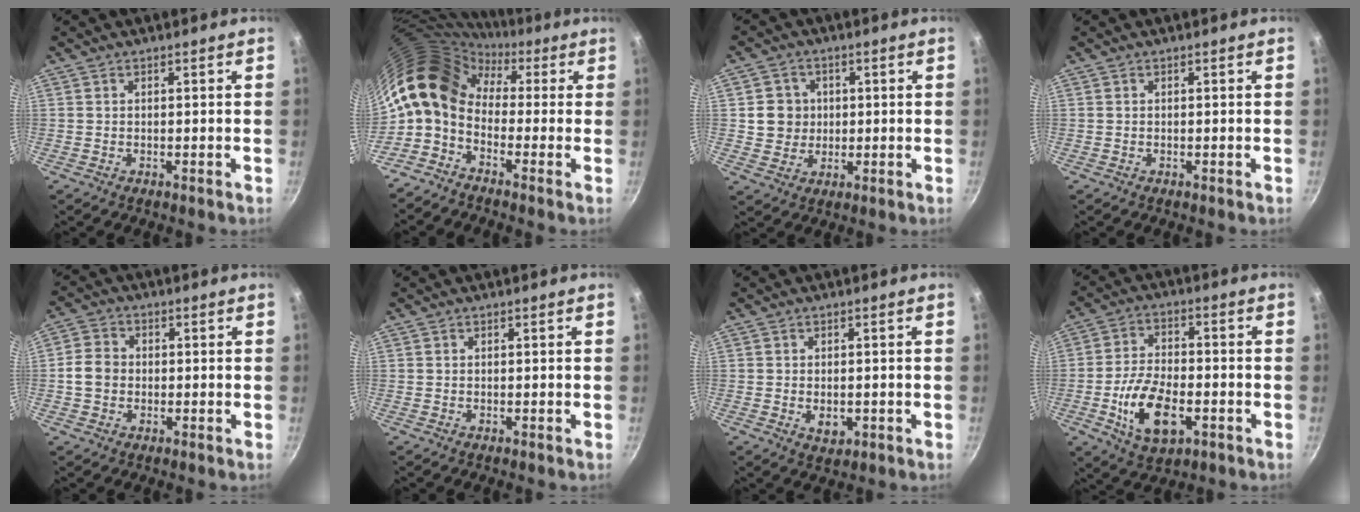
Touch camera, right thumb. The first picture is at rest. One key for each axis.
{"total": 12.2, "fx": 0.8, "fy": 8.5, "fz": 8.6, "tx": -0.142, "ty": 0.030, "tz": -0.013}
{"total": 6.0, "fx": 0.8, "fy": 5.7, "fz": 1.7, "tx": 0.005, "ty": 0.005, "tz": 0.015}
{"total": 0.0}
{"total": 5.2, "fx": -0.5, "fy": 4.4, "fz": 2.7, "tx": -0.036, "ty": 0.012, "tz": -0.018}
{"total": 0.0}
{"total": 3.4, "fx": -0.6, "fy": 2.3, "fz": 2.4, "tx": -0.033, "ty": -0.003, "tz": -0.004}
{"total": 12.8, "fx": -3.9, "fy": 6.8, "fz": 10.1, "tx": -0.178, "ty": 0.015, "tz": -0.067}